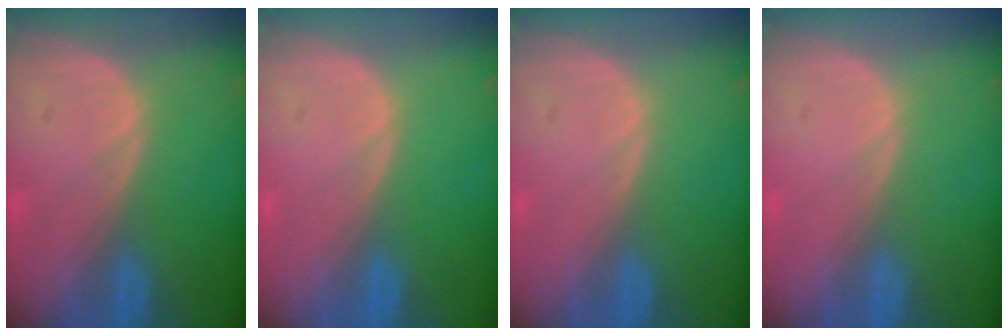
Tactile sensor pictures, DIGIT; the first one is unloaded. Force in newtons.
{"total": 0.0}
{"total": 0.0}
{"total": 0.0}